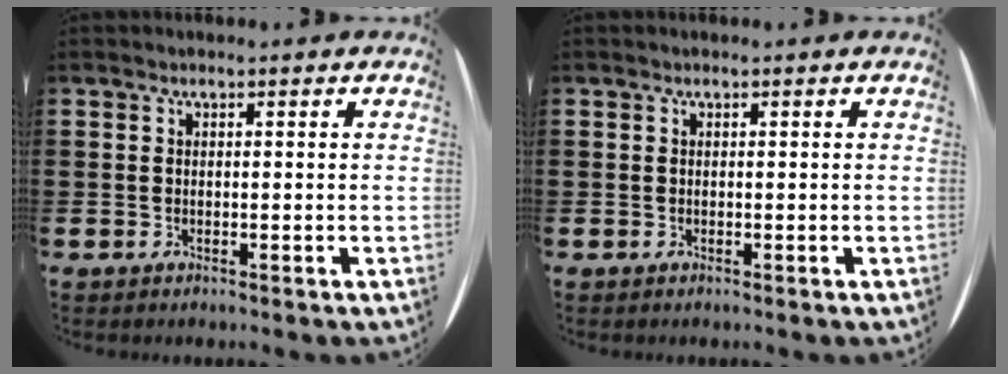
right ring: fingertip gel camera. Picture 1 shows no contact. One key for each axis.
{"total": 0.0}